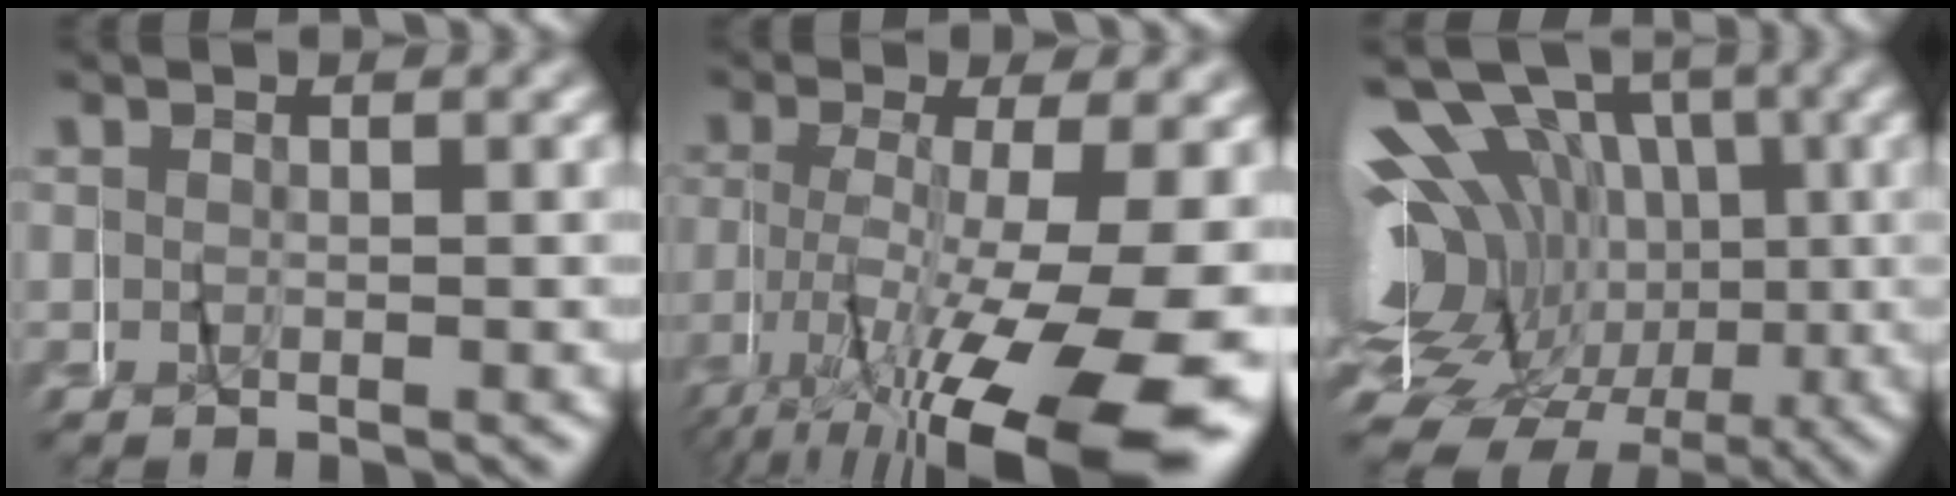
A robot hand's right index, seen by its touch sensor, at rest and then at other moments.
{"total": 11.4, "force": [-4.5, 3.6, 9.8], "torque": [-0.141, -0.024, -0.052]}
{"total": 12.7, "force": [-1.3, 10.5, 7.0], "torque": [-0.123, -0.033, -0.020]}